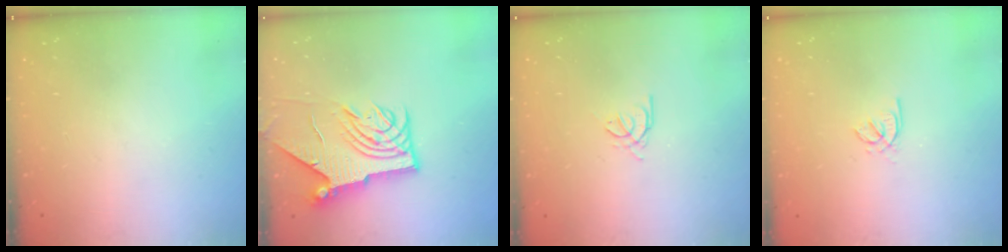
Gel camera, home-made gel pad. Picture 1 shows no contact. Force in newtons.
{"total": 10.2, "press": 10.1, "slide": 1.1}
{"total": 1.4, "press": 1.3, "slide": 0.3}
{"total": 1.8, "press": 1.8, "slide": 0.5}